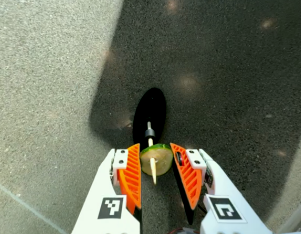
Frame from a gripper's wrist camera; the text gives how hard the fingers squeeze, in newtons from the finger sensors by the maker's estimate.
{"total": 7.7, "left": 7.5, "right": 7.9}